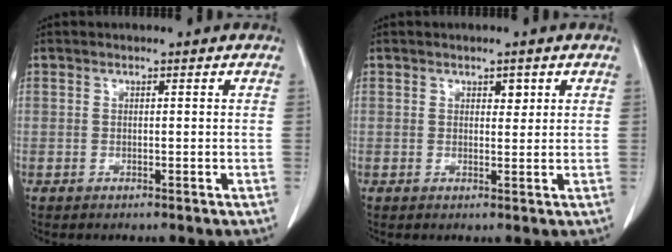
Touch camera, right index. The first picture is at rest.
{"total": 1.6, "force": [0.8, 0.8, 1.1], "torque": [-0.013, -0.002, 0.011]}